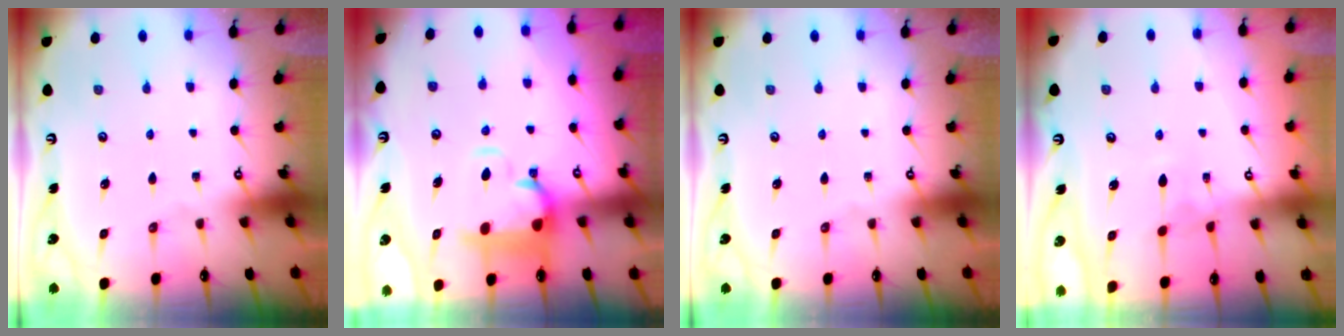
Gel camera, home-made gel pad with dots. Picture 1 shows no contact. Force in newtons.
{"total": 2.7, "press": 1.9, "slide": 1.9}
{"total": 0.0}
{"total": 3.3, "press": 3.3, "slide": 0.3}